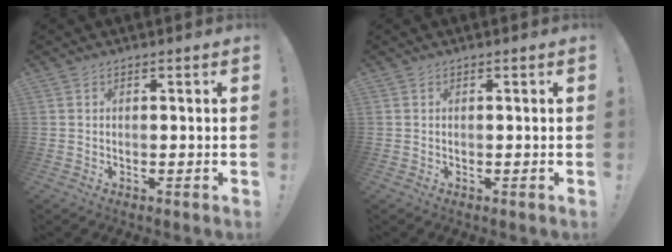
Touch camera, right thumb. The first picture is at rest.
{"total": 0.0}